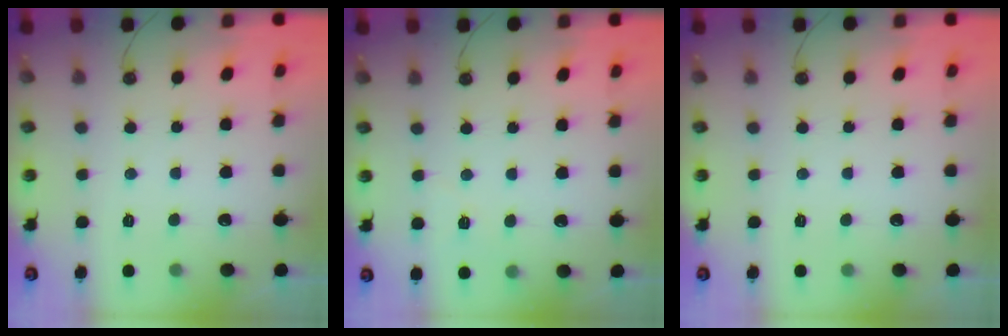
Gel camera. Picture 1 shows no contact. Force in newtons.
{"total": 2.6, "press": 2.3, "slide": 1.2}
{"total": 0.0}